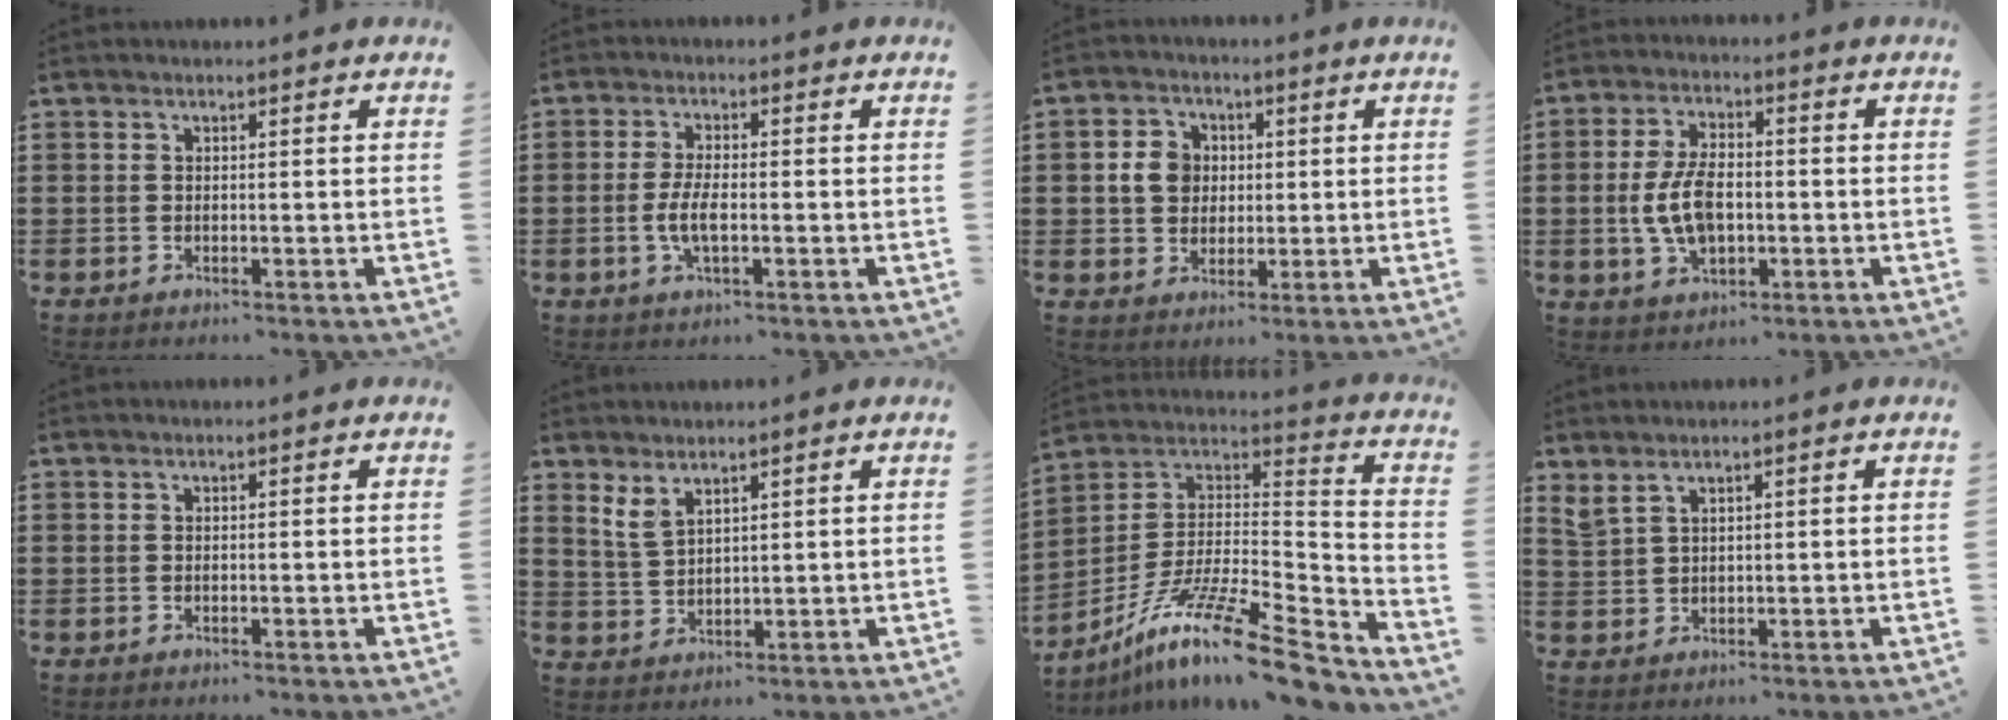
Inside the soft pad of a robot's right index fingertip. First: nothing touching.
{"total": 4.2, "force": [-0.9, 1.3, 3.9], "torque": [-0.089, -0.005, -0.022]}
{"total": 5.4, "force": [0.5, 4.8, 2.4], "torque": [-0.063, 0.017, 0.006]}
{"total": 8.2, "force": [-0.9, 4.4, 6.8], "torque": [-0.156, -0.001, -0.021]}
{"total": 0.0}
{"total": 3.1, "force": [2.2, 1.4, 1.6], "torque": [-0.038, 0.006, 0.042]}
{"total": 15.6, "force": [-11.3, 2.1, 10.5], "torque": [-0.186, 0.028, -0.207]}
{"total": 2.1, "force": [1.7, 0.8, 1.0], "torque": [-0.024, 0.003, 0.033]}